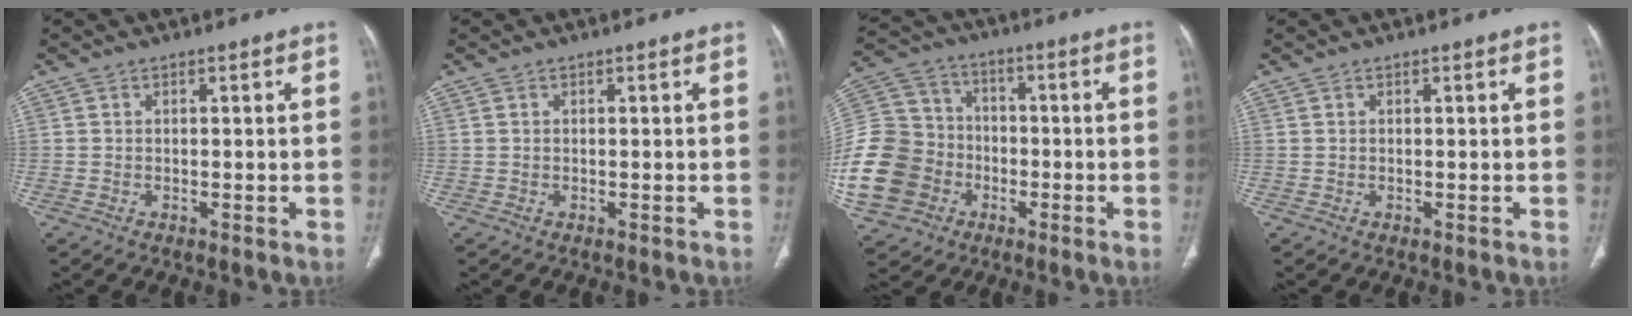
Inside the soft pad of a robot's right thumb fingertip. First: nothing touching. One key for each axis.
{"total": 0.0}
{"total": 22.4, "fx": -6.4, "fy": 18.8, "fz": 10.5, "tx": -0.253, "ty": 0.053, "tz": -0.109}
{"total": 0.0}